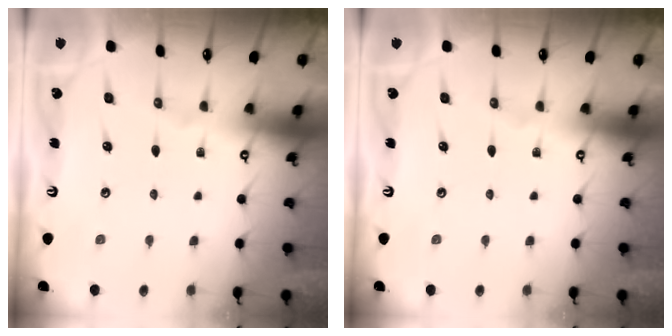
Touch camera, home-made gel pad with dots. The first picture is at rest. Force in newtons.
{"total": 0.0}